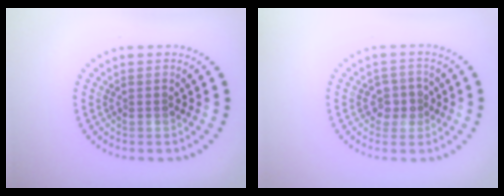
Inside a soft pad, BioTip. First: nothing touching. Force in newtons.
{"total": 1.7, "press": 1.6, "slide": 0.5}